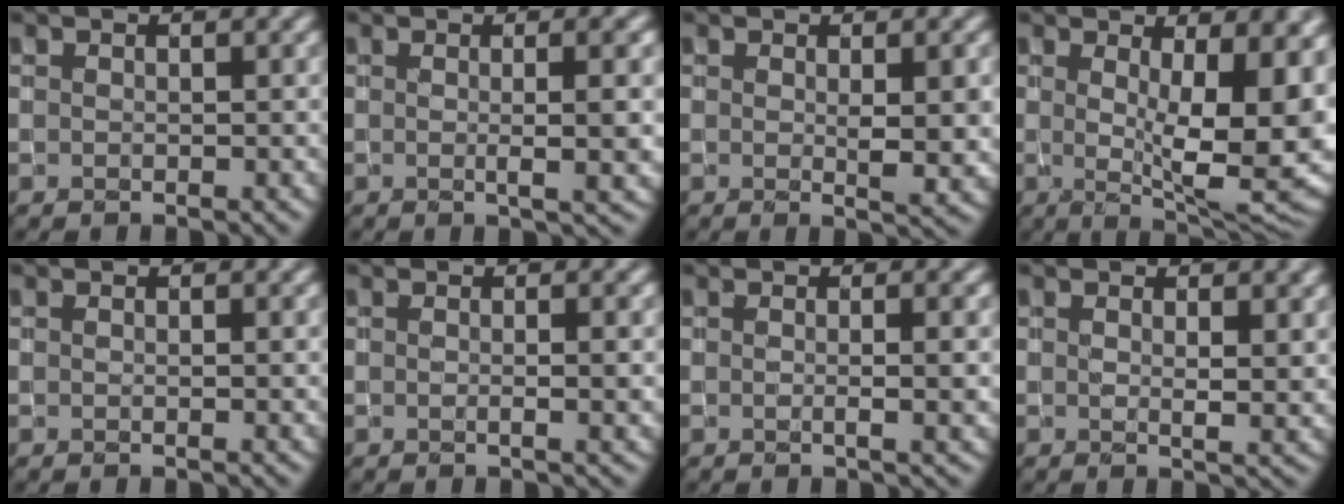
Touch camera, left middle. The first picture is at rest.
{"total": 5.3, "force": [0.4, 1.7, 5.0], "torque": [-0.042, 0.012, -0.005]}
{"total": 3.2, "force": [0.3, 0.7, 3.2], "torque": [-0.047, -0.002, 0.008]}
{"total": 13.6, "force": [0.9, 5.0, 12.6], "torque": [-0.144, -0.011, 0.022]}
{"total": 0.0}
{"total": 2.0, "force": [0.0, 0.6, 1.9], "torque": [-0.016, 0.002, -0.003]}
{"total": 2.8, "force": [0.1, 0.9, 2.7], "torque": [-0.023, 0.004, -0.006]}
{"total": 2.2, "force": [1.0, 0.6, 1.8], "torque": [-0.023, -0.005, 0.018]}